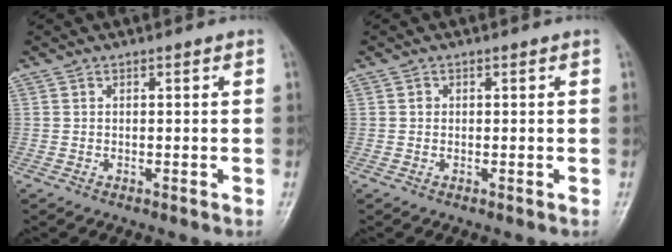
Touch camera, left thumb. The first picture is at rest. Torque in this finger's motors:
{"motor_torque": [-0.01, 0.04, -0.09, -0.02, 0.00]}